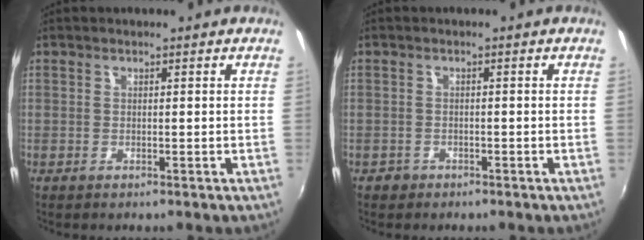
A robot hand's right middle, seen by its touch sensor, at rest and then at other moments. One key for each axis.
{"total": 1.6, "fx": -1.1, "fy": 1.1, "fz": 0.2, "tx": -0.008, "ty": -0.001, "tz": -0.017}